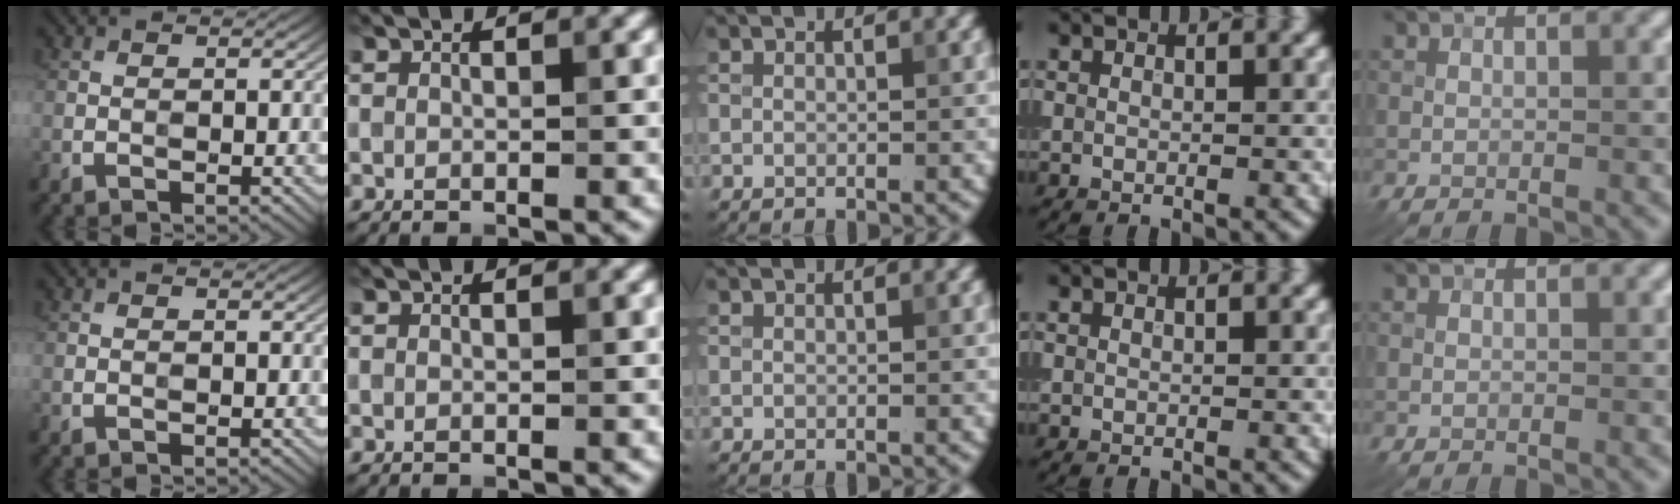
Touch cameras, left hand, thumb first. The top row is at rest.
{}